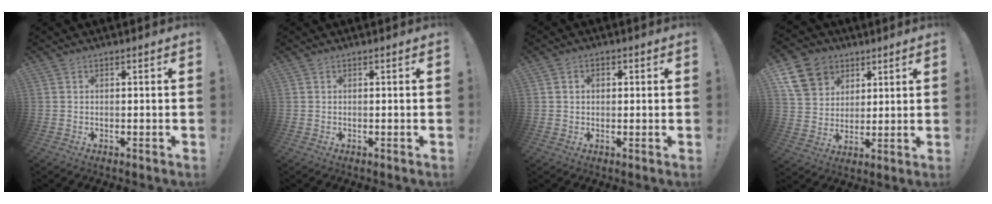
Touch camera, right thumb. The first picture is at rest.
{"total": 0.0}
{"total": 2.0, "force": [-0.1, 1.7, 1.1], "torque": [-0.008, 0.002, -0.006]}
{"total": 13.7, "force": [6.6, 10.9, 4.8], "torque": [-0.070, -0.028, 0.136]}